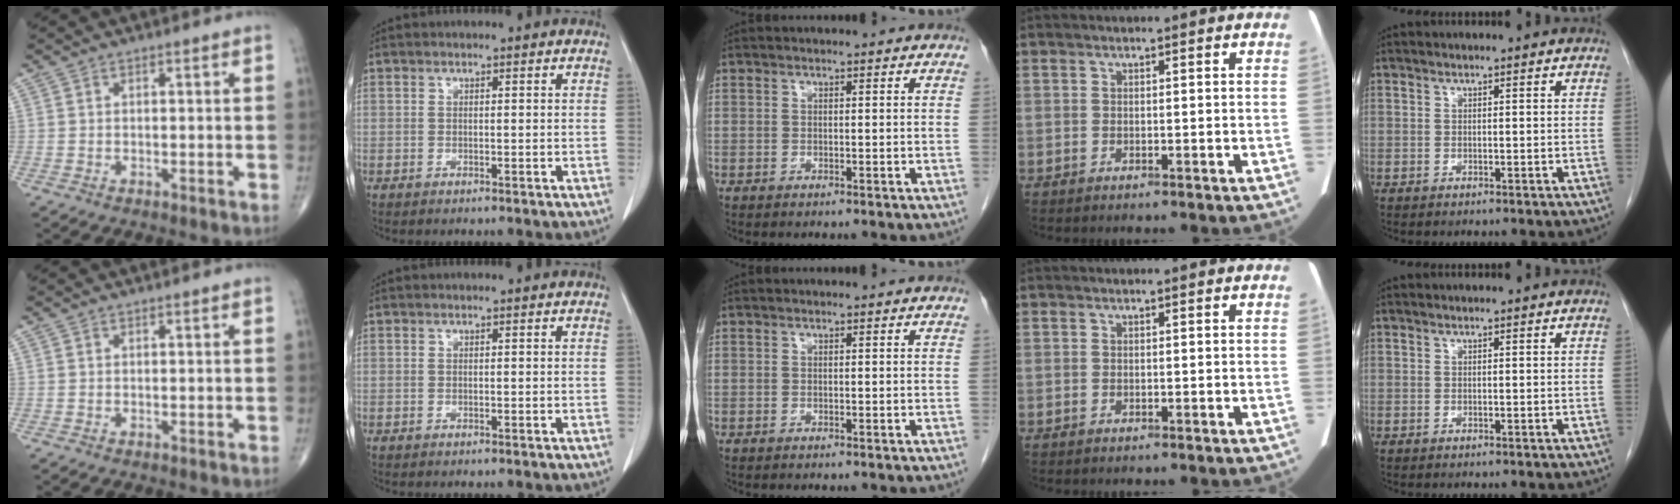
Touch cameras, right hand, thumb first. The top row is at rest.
{}